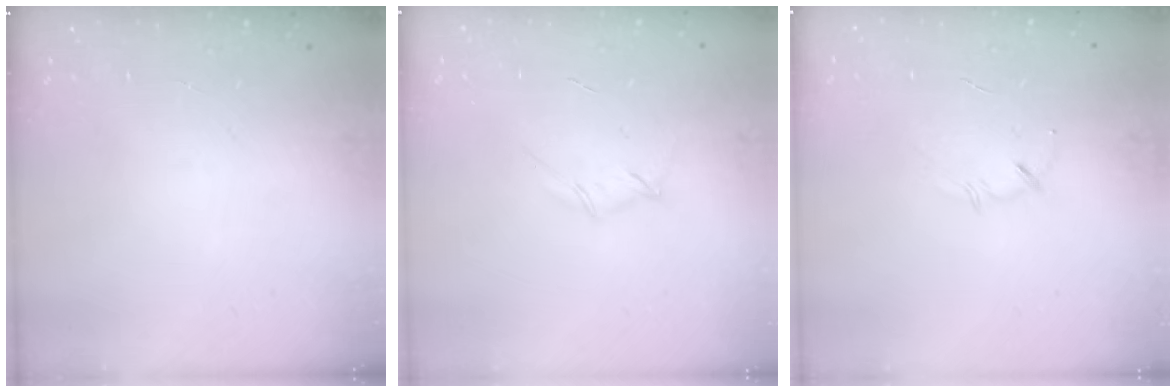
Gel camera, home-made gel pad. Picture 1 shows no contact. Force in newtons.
{"total": 2.6, "press": 2.5, "slide": 0.8}
{"total": 2.1, "press": 2.1, "slide": 0.4}